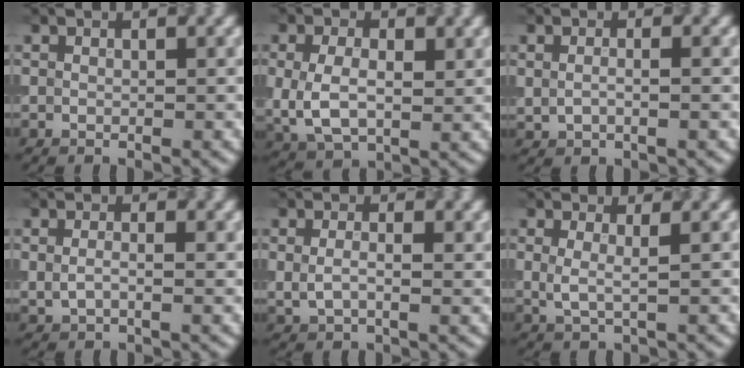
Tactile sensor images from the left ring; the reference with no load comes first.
{"total": 5.2, "force": [0.3, 3.4, 4.0], "torque": [-0.089, -0.003, 0.007]}
{"total": 1.5, "force": [0.0, 0.7, 1.4], "torque": [-0.035, -0.003, 0.001]}
{"total": 1.9, "force": [0.2, 1.0, 1.6], "torque": [-0.041, -0.005, 0.004]}
{"total": 2.6, "force": [0.4, 1.5, 2.1], "torque": [-0.050, -0.007, 0.010]}
{"total": 1.8, "force": [0.5, 0.5, 1.6], "torque": [-0.030, -0.009, 0.008]}